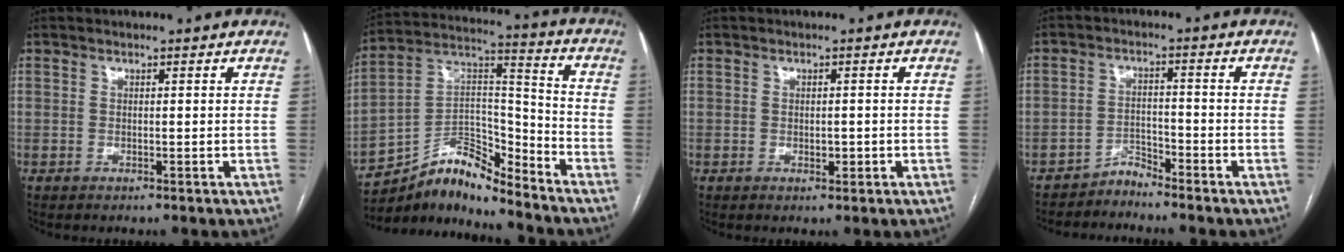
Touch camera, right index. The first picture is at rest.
{"total": 12.4, "force": [-11.7, 2.5, 3.3], "torque": [-0.051, 0.054, -0.215]}
{"total": 1.4, "force": [-0.4, 0.7, 1.2], "torque": [-0.020, -0.001, -0.002]}
{"total": 2.7, "force": [-2.7, 0.4, -0.3], "torque": [0.018, -0.006, -0.048]}